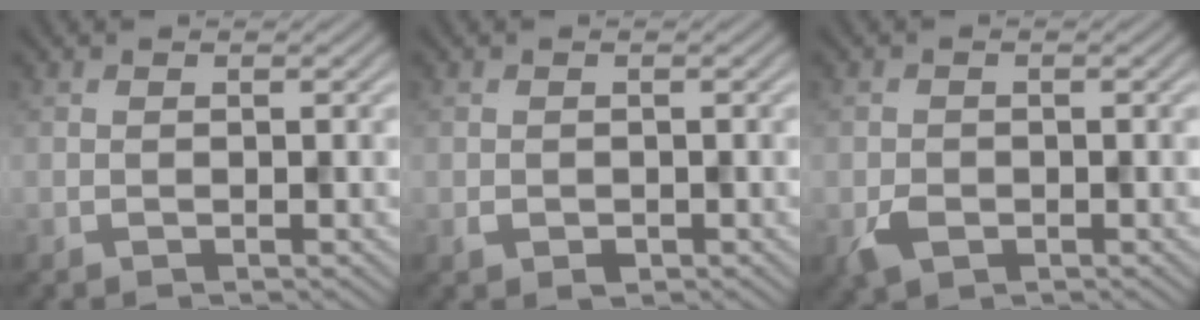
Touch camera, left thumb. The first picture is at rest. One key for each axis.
{"total": 1.2, "fx": -0.5, "fy": 0.9, "fz": 0.5, "tx": -0.011, "ty": -0.009, "tz": -0.008}
{"total": 2.4, "fx": -1.0, "fy": 1.7, "fz": 1.2, "tx": -0.028, "ty": -0.009, "tz": -0.022}